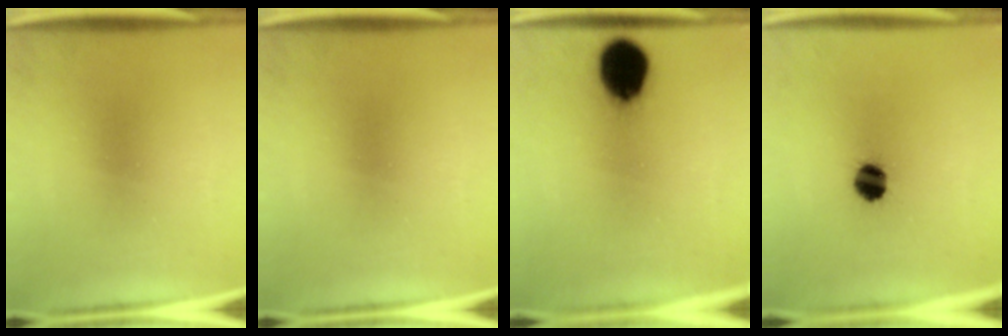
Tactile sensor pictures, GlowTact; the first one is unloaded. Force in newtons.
{"total": 0.0}
{"total": 13.2}
{"total": 7.0}